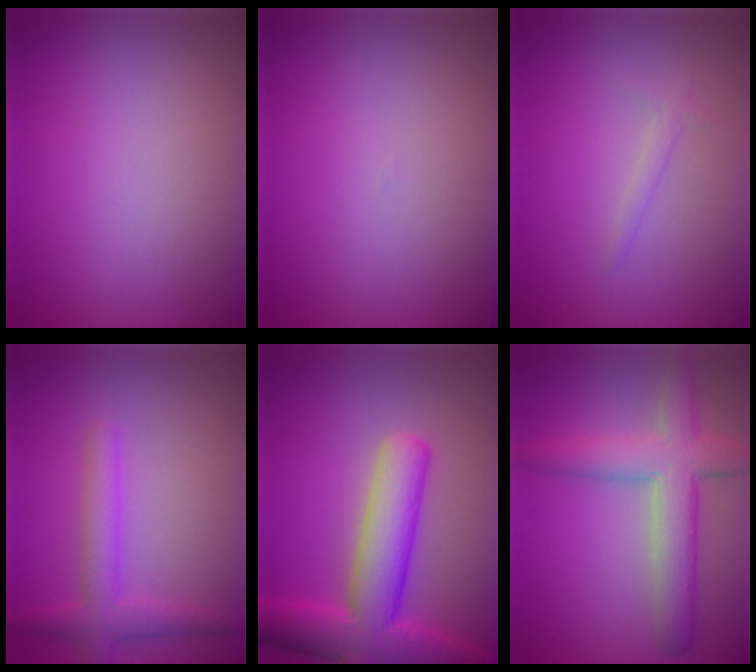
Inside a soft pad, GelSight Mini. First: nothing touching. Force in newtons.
{"total": 0.0}
{"total": 0.9, "press": 0.9, "slide": 0.0}
{"total": 4.0, "press": 3.9, "slide": 0.3}
{"total": 8.5, "press": 8.5, "slide": 0.5}
{"total": 5.6, "press": 5.6, "slide": 0.2}